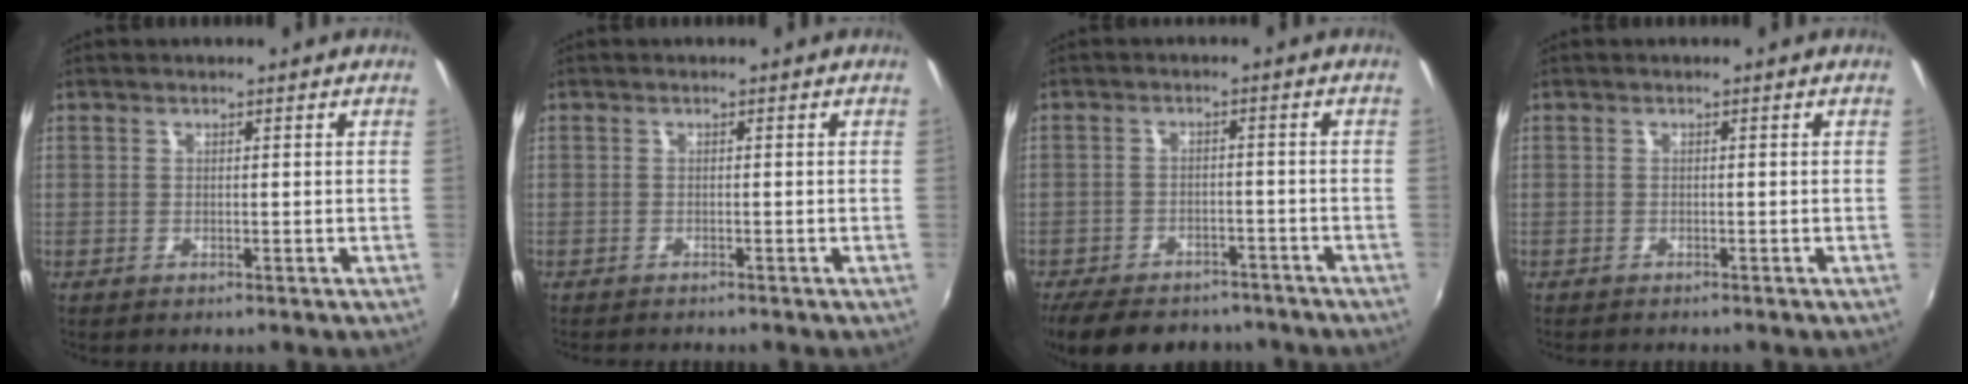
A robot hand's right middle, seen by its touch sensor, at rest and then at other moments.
{"total": 1.6, "force": [-1.5, 0.1, 0.4], "torque": [-0.013, -0.011, -0.026]}
{"total": 14.8, "force": [-11.9, 6.4, 6.0], "torque": [-0.140, -0.004, -0.169]}
{"total": 1.1, "force": [-1.1, 0.0, 0.2], "torque": [-0.006, -0.008, -0.018]}